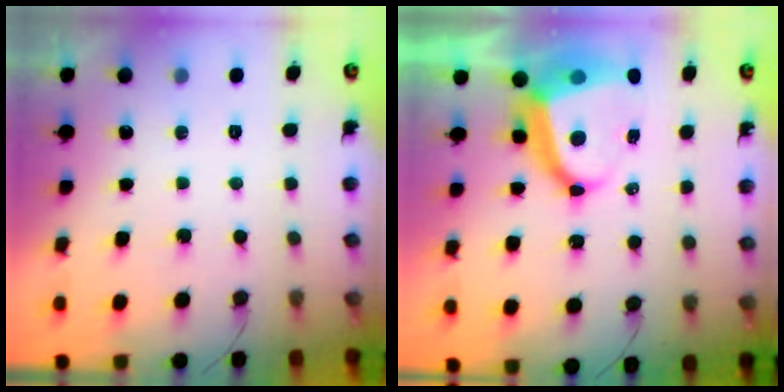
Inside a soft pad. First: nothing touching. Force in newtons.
{"total": 11.3, "press": 11.2, "slide": 1.1}